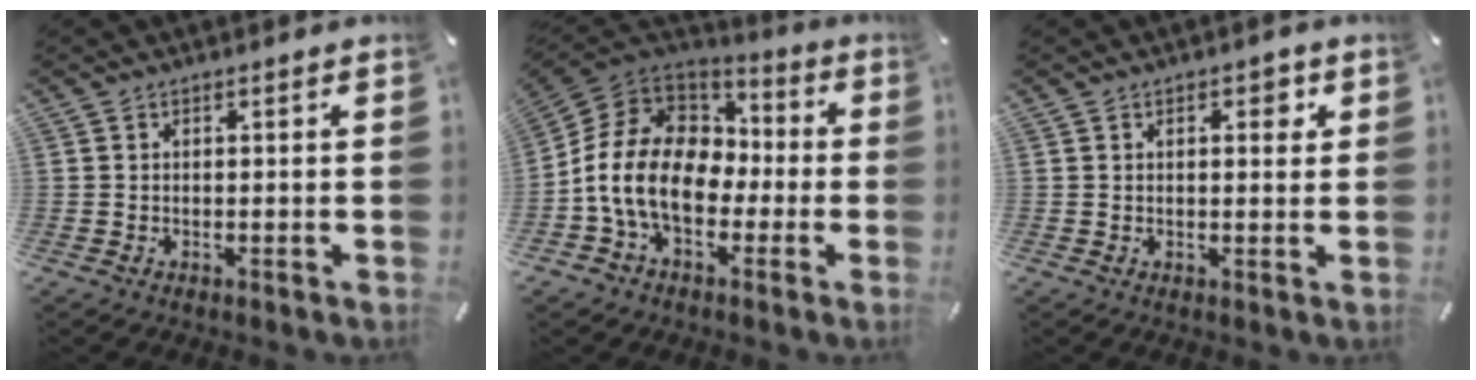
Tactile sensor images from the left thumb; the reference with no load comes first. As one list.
[{"total": 15.5, "force": [-3.9, 11.4, 9.8], "torque": [-0.218, 0.026, -0.071]}, {"total": 3.1, "force": [1.1, 1.6, 2.5], "torque": [-0.028, -0.002, 0.011]}]